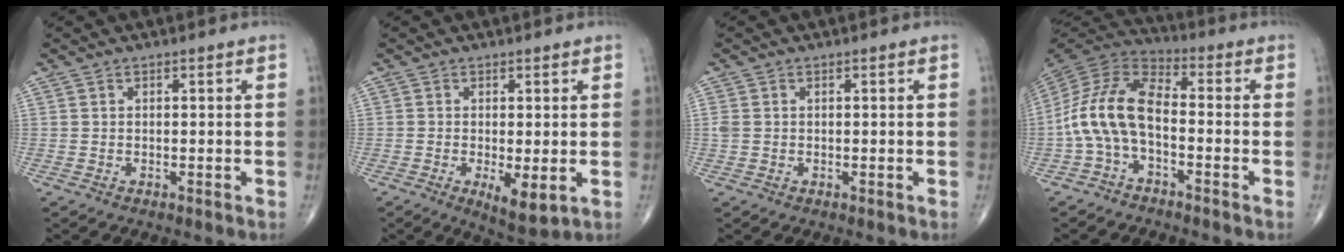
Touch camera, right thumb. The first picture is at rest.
{"total": 5.8, "force": [-1.3, 2.1, 5.3], "torque": [-0.085, -0.019, -0.016]}
{"total": 1.3, "force": [0.1, 1.1, 0.8], "torque": [-0.024, 0.004, 0.004]}
{"total": 12.3, "force": [-2.7, 6.6, 10.1], "torque": [-0.202, 0.046, -0.064]}